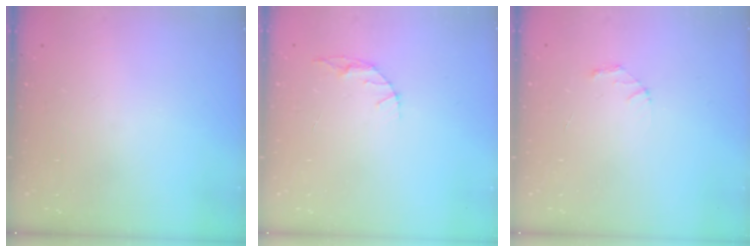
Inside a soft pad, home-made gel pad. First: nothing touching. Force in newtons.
{"total": 3.5, "press": 3.5, "slide": 0.4}
{"total": 2.1, "press": 2.1, "slide": 0.2}